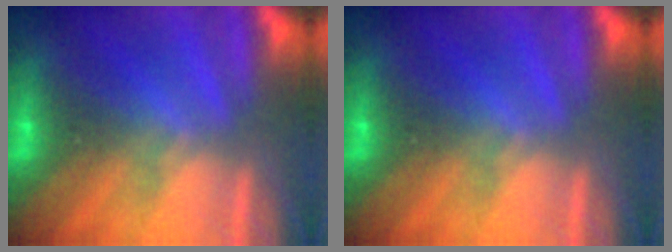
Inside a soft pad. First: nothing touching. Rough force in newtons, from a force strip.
{"total": 0.0}